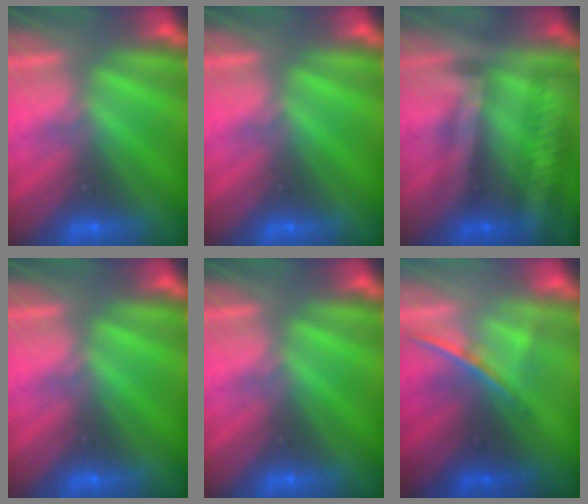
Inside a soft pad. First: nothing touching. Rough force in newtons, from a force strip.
{"total": 0.0}
{"total": 2.4}
{"total": 0.0}
{"total": 0.0}
{"total": 1.7}